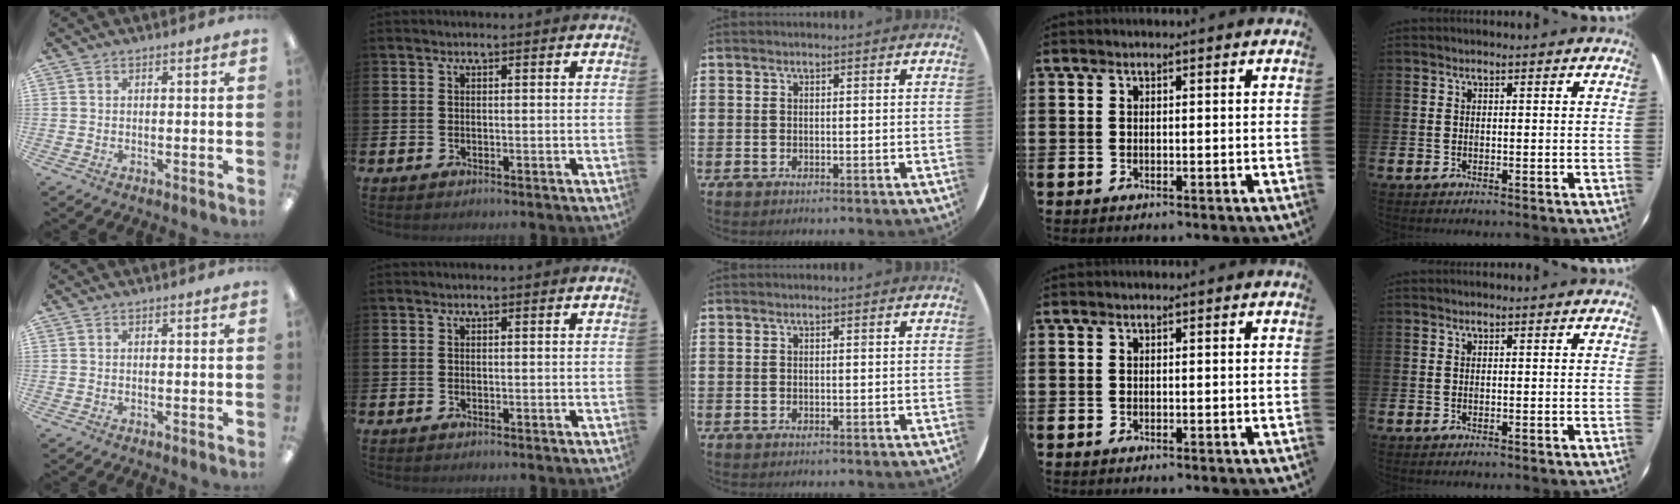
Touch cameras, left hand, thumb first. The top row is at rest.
{}